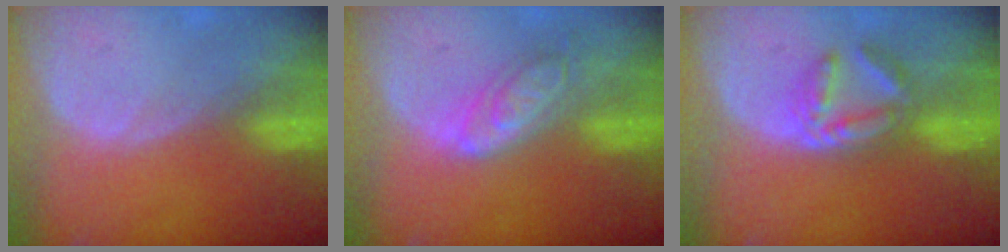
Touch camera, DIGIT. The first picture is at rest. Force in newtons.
{"total": 6.2, "press": 5.5, "slide": 3.0}
{"total": 6.0, "press": 5.4, "slide": 2.7}